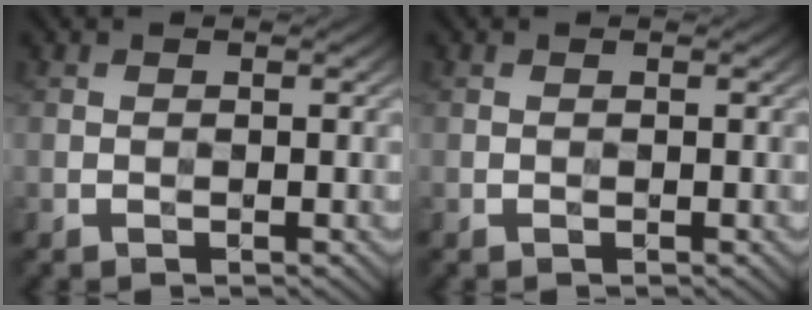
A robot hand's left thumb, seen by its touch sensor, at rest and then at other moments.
{"total": 0.0}